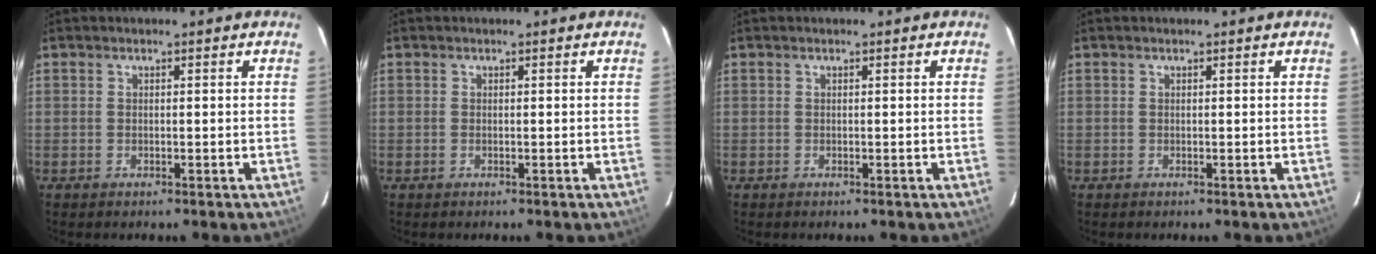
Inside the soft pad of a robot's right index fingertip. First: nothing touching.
{"total": 0.0}
{"total": 0.0}
{"total": 0.0}